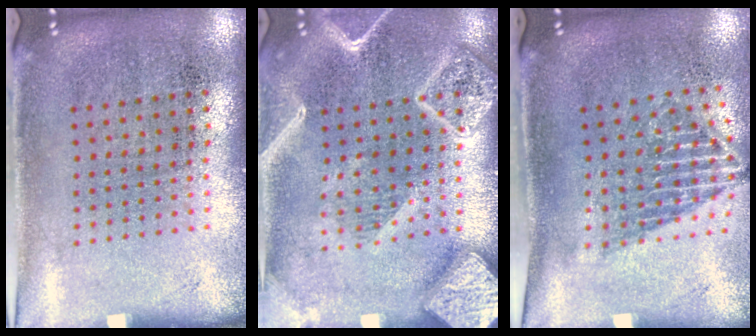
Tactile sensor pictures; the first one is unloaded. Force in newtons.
{"total": 4.1, "press": 4.1, "slide": 0.5}
{"total": 1.6, "press": 1.2, "slide": 1.0}